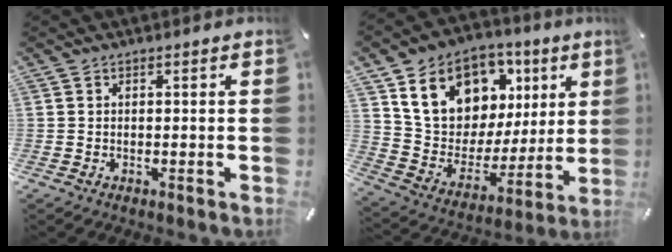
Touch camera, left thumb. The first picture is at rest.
{"total": 17.8, "force": [8.9, 13.3, 7.9], "torque": [-0.136, -0.047, 0.171]}